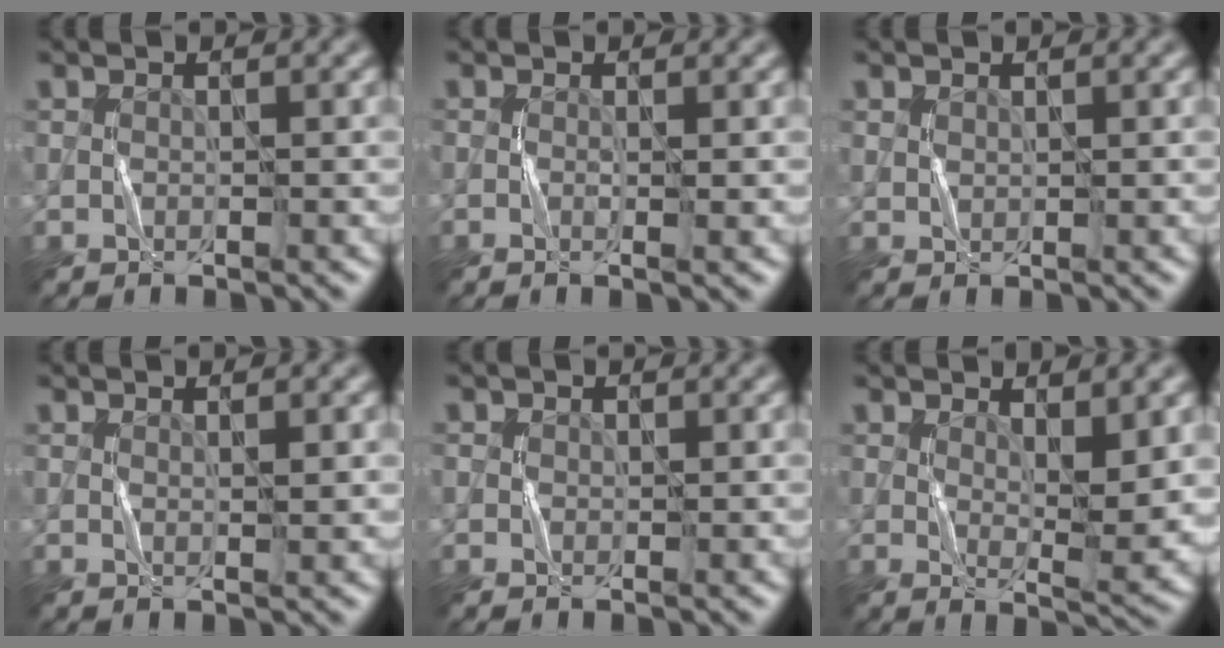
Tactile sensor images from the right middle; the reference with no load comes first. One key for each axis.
{"total": 0.8, "fx": 0.0, "fy": 0.0, "fz": 0.8, "tx": -0.013, "ty": -0.003, "tz": -0.002}
{"total": 0.6, "fx": 0.5, "fy": 0.3, "fz": 0.2, "tx": -0.009, "ty": -0.002, "tz": 0.013}
{"total": 1.2, "fx": 0.5, "fy": 0.1, "fz": 1.0, "tx": -0.017, "ty": -0.001, "tz": 0.009}
{"total": 0.8, "fx": 0.2, "fy": 0.7, "fz": 0.3, "tx": -0.004, "ty": 0.002, "tz": 0.002}
{"total": 5.1, "fx": 1.7, "fy": 1.6, "fz": 4.5, "tx": -0.075, "ty": -0.015, "tz": 0.033}